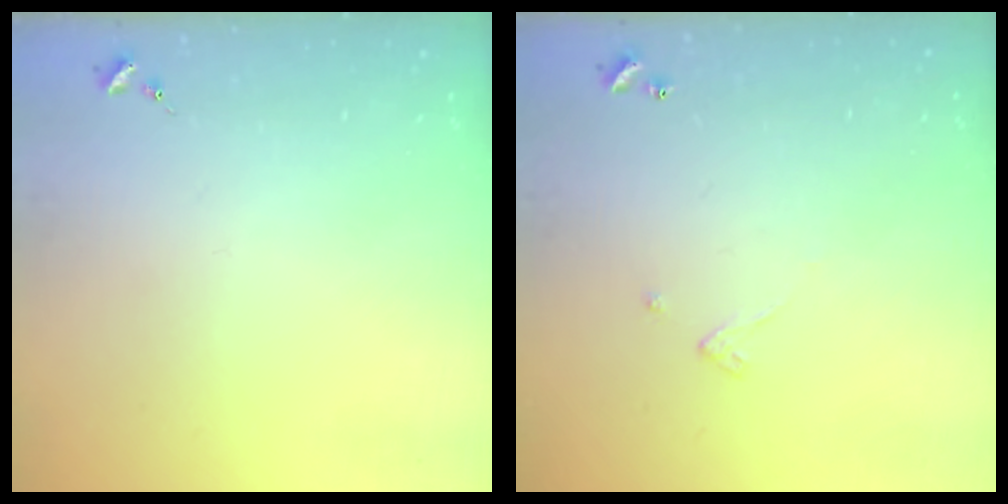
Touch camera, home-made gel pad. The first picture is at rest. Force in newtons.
{"total": 2.4, "press": 2.4, "slide": 0.2}